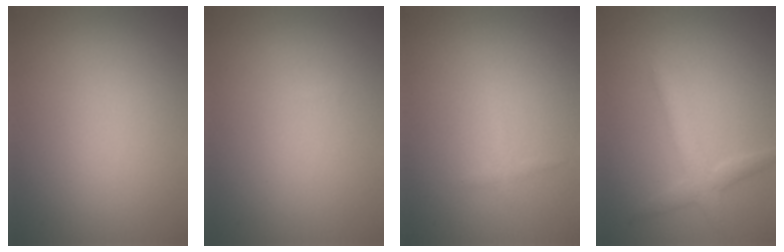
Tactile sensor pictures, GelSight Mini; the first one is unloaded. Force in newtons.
{"total": 0.0}
{"total": 0.8, "press": 0.8, "slide": 0.0}
{"total": 2.4, "press": 2.4, "slide": 0.1}